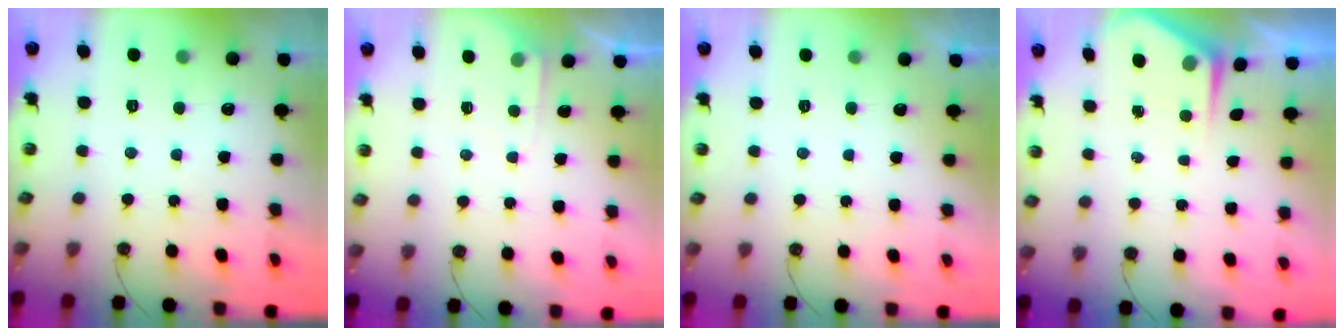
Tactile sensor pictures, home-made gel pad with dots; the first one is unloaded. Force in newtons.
{"total": 3.9, "press": 3.8, "slide": 0.4}
{"total": 0.0}
{"total": 4.4, "press": 4.3, "slide": 0.4}